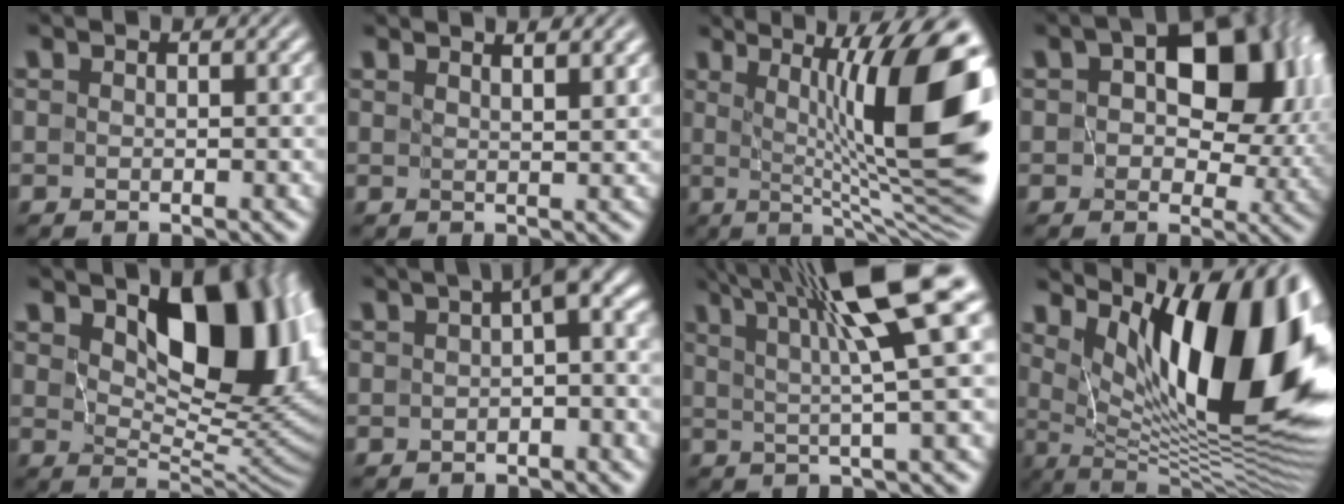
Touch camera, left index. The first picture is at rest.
{"total": 2.2, "force": [1.8, 0.2, 1.2], "torque": [-0.010, 0.004, 0.021]}
{"total": 14.5, "force": [2.2, 3.1, 14.0], "torque": [-0.177, 0.004, 0.037]}
{"total": 11.4, "force": [2.4, 6.9, 8.7], "torque": [-0.115, 0.009, 0.033]}
{"total": 10.0, "force": [3.3, 5.2, 7.9], "torque": [-0.118, -0.006, 0.056]}
{"total": 4.6, "force": [0.6, 2.0, 4.1], "torque": [-0.042, 0.019, 0.000]}
{"total": 10.6, "force": [5.0, 1.4, 9.3], "torque": [-0.125, 0.027, 0.077]}
{"total": 16.5, "force": [5.8, 5.9, 14.3], "torque": [-0.187, 0.004, 0.097]}